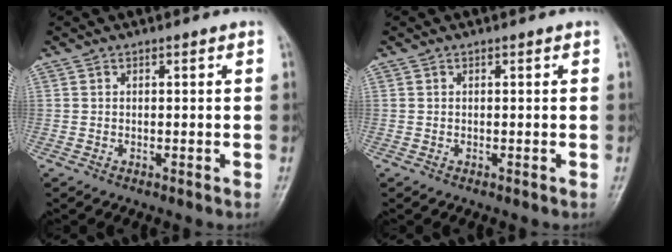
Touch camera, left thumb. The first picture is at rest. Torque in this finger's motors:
{"motor_torque": [-0.01, 0.01, -0.10, -0.01, 0.00]}